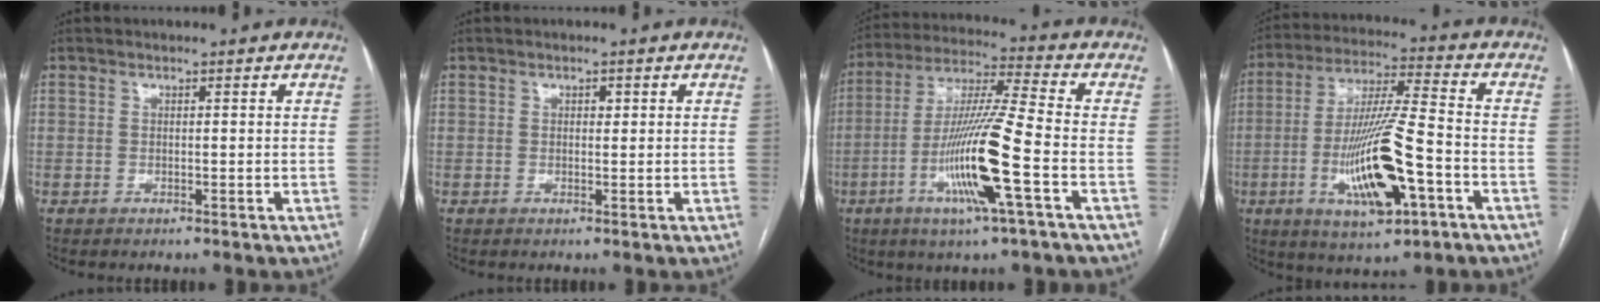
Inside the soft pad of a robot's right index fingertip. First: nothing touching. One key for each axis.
{"total": 1.5, "fx": 0.5, "fy": 0.9, "fz": 1.0, "tx": -0.013, "ty": 0.004, "tz": 0.006}
{"total": 15.1, "fx": -4.9, "fy": -0.4, "fz": 14.2, "tx": -0.283, "ty": -0.010, "tz": -0.097}
{"total": 16.0, "fx": -5.2, "fy": 2.5, "fz": 14.9, "tx": -0.288, "ty": -0.009, "tz": -0.085}